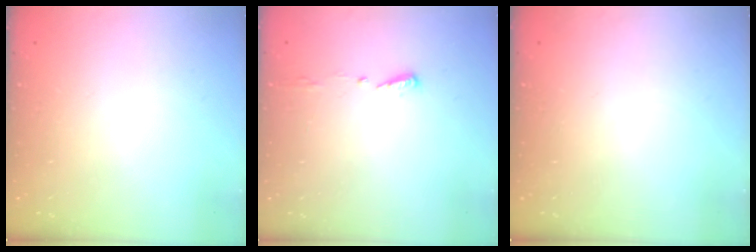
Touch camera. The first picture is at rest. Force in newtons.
{"total": 4.7, "press": 4.7, "slide": 0.4}
{"total": 0.0}